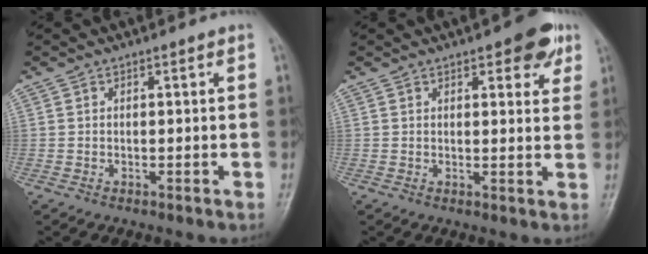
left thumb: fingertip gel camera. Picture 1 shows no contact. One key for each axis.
{"total": 6.6, "fx": 3.7, "fy": 2.7, "fz": 4.8, "tx": -0.036, "ty": -0.013, "tz": 0.039}